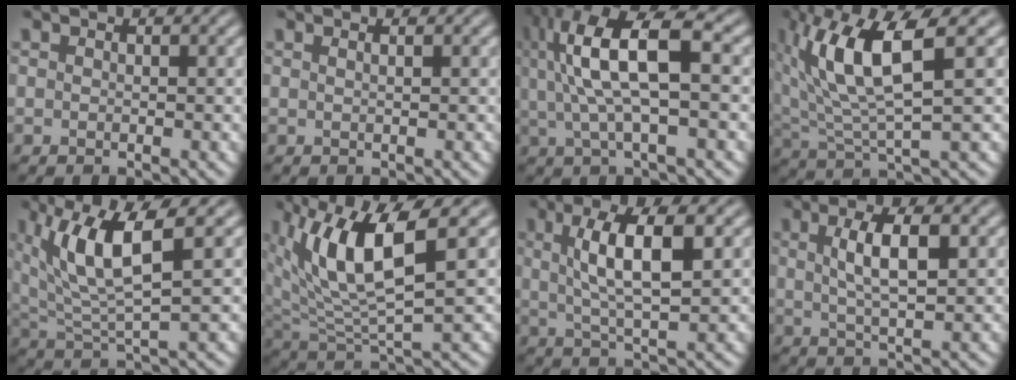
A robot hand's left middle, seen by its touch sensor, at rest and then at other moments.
{"total": 1.0, "force": [0.4, 0.5, 0.8], "torque": [0.000, 0.001, -0.007]}
{"total": 9.4, "force": [1.7, 2.9, 8.7], "torque": [-0.185, 0.013, 0.035]}
{"total": 8.0, "force": [2.3, 2.4, 7.3], "torque": [-0.161, 0.002, 0.048]}
{"total": 7.0, "force": [2.4, 1.9, 6.3], "torque": [-0.139, 0.001, 0.052]}
{"total": 8.4, "force": [2.6, 2.9, 7.4], "torque": [-0.160, -0.006, 0.052]}
{"total": 6.7, "force": [1.3, 1.9, 6.3], "torque": [-0.115, 0.006, 0.026]}
{"total": 4.4, "force": [0.8, 1.3, 4.2], "torque": [-0.084, 0.002, 0.019]}